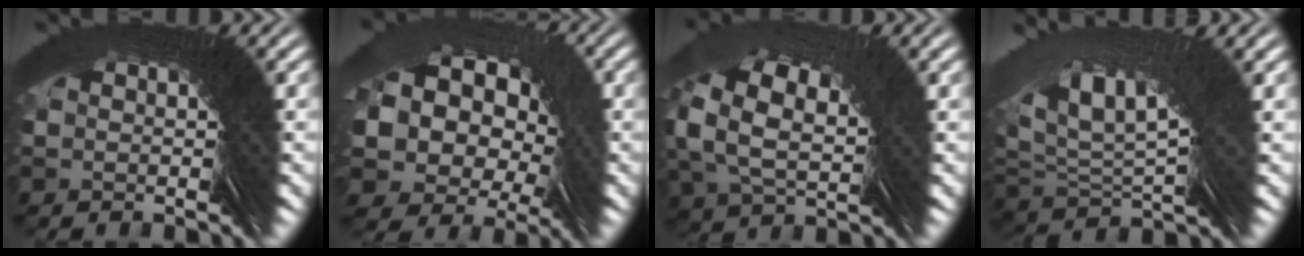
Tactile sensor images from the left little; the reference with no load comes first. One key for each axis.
{"total": 8.6, "fx": 3.1, "fy": 7.9, "fz": 1.5, "tx": -0.090, "ty": -0.008, "tz": 0.041}
{"total": 2.8, "fx": 2.2, "fy": 1.3, "fz": 1.0, "tx": -0.030, "ty": 0.032, "tz": 0.019}
{"total": 4.0, "fx": 2.9, "fy": -1.0, "fz": 2.6, "tx": -0.052, "ty": 0.043, "tz": 0.038}